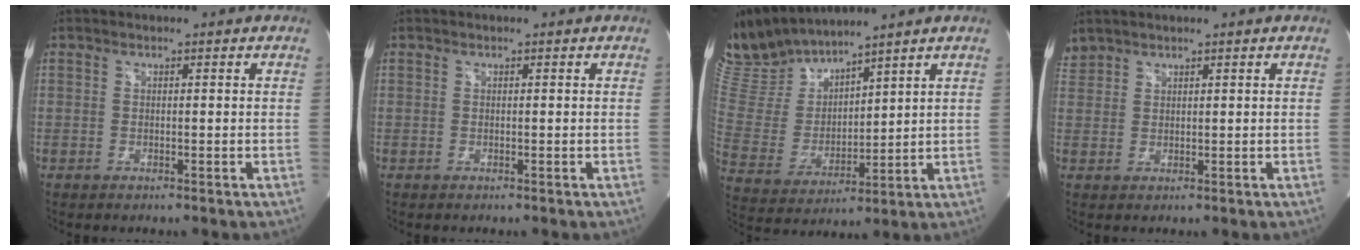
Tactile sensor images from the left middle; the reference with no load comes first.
{"total": 0.0}
{"total": 12.4, "force": [11.8, 2.2, 3.4], "torque": [-0.086, 0.004, 0.251]}
{"total": 2.2, "force": [2.1, 0.7, -0.1], "torque": [-0.002, 0.014, 0.044]}